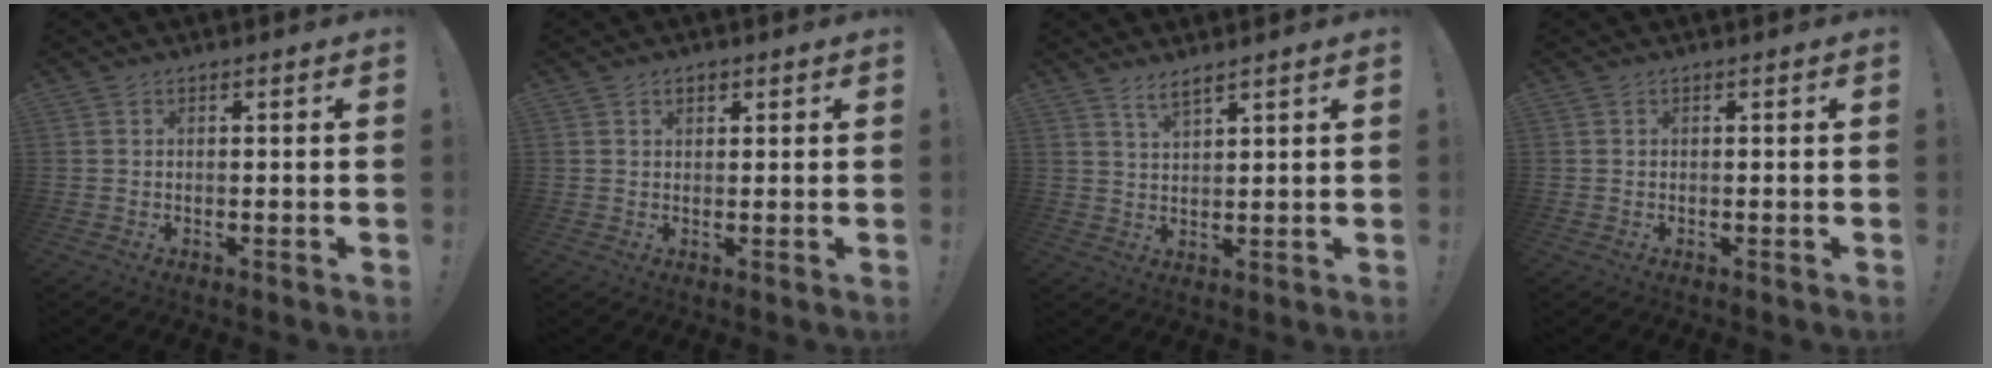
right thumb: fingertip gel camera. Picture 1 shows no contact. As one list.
[{"total": 1.7, "force": [0.9, 1.1, 1.0], "torque": [-0.014, 0.000, 0.014]}, {"total": 3.7, "force": [3.0, 0.4, 2.2], "torque": [-0.049, -0.013, 0.053]}, {"total": 0.0}]